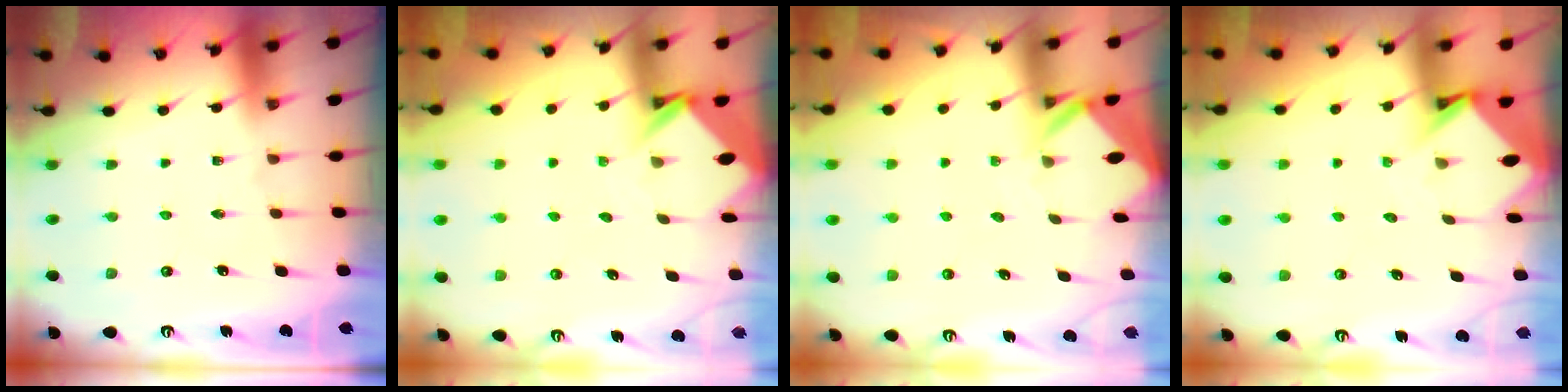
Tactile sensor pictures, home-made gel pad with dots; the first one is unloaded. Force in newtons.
{"total": 4.0, "press": 4.0, "slide": 0.2}
{"total": 2.8, "press": 2.8, "slide": 0.2}
{"total": 3.7, "press": 3.7, "slide": 0.3}